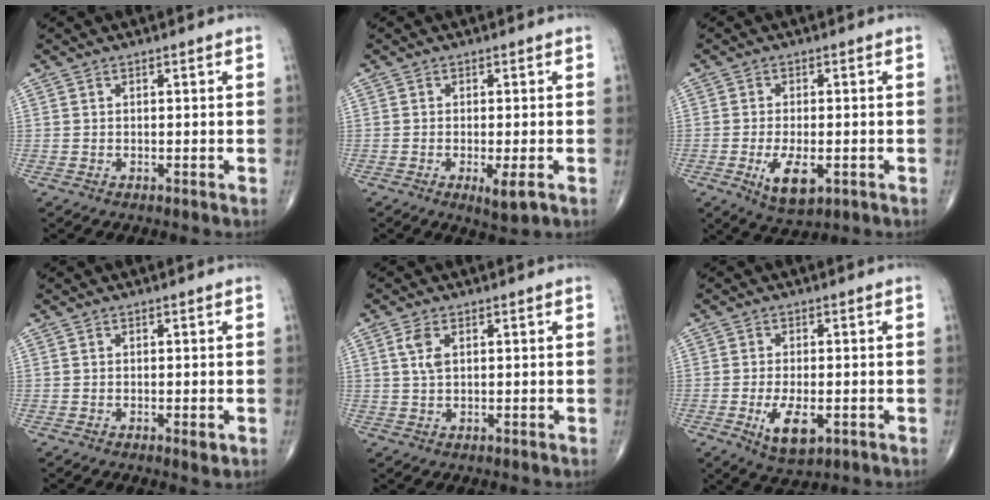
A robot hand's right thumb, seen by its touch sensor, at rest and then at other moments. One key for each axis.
{"total": 3.6, "fx": -1.3, "fy": 0.8, "fz": 3.3, "tx": -0.056, "ty": -0.010, "tz": -0.022}
{"total": 6.9, "fx": -2.2, "fy": 3.1, "fz": 5.7, "tx": -0.099, "ty": -0.009, "tz": -0.030}
{"total": 1.4, "fx": -0.5, "fy": 0.5, "fz": 1.2, "tx": -0.017, "ty": -0.003, "tz": -0.007}
{"total": 3.2, "fx": 1.1, "fy": 1.5, "fz": 2.6, "tx": -0.059, "ty": 0.003, "tz": 0.023}
{"total": 7.0, "fx": -2.1, "fy": 3.2, "fz": 5.8, "tx": -0.101, "ty": -0.009, "tz": -0.029}